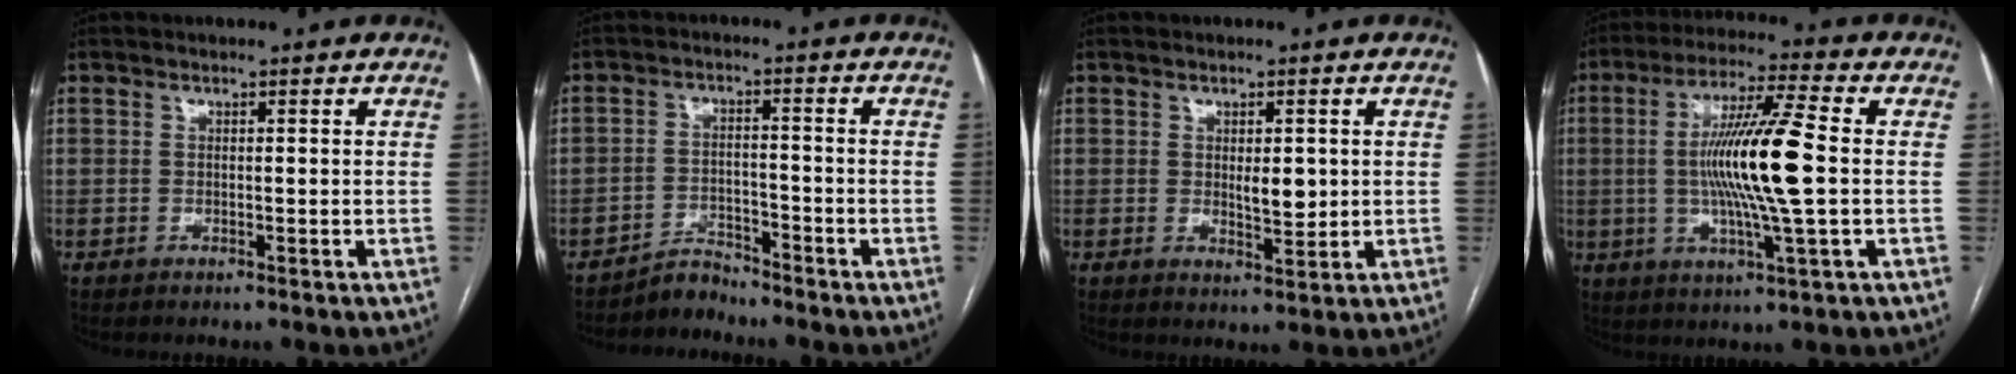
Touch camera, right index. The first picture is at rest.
{"total": 3.4, "force": [-3.3, 0.6, -0.7], "torque": [0.019, -0.004, -0.058]}
{"total": 3.5, "force": [0.4, 1.4, 3.2], "torque": [-0.049, -0.006, 0.011]}
{"total": 14.0, "force": [-0.1, 0.1, 14.0], "torque": [-0.264, 0.000, -0.006]}